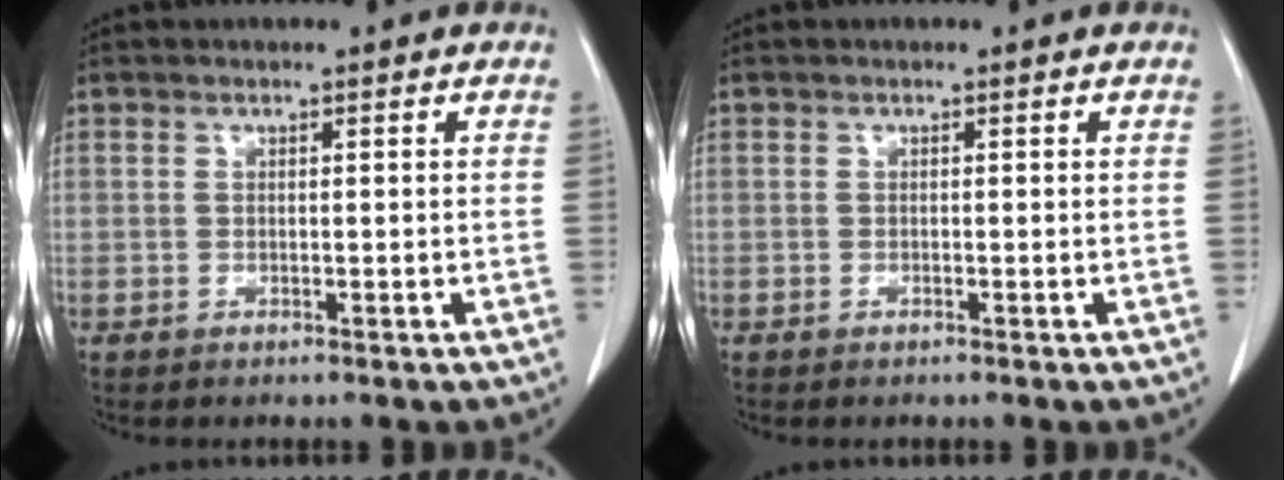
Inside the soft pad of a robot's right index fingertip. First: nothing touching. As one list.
[{"total": 0.0}]